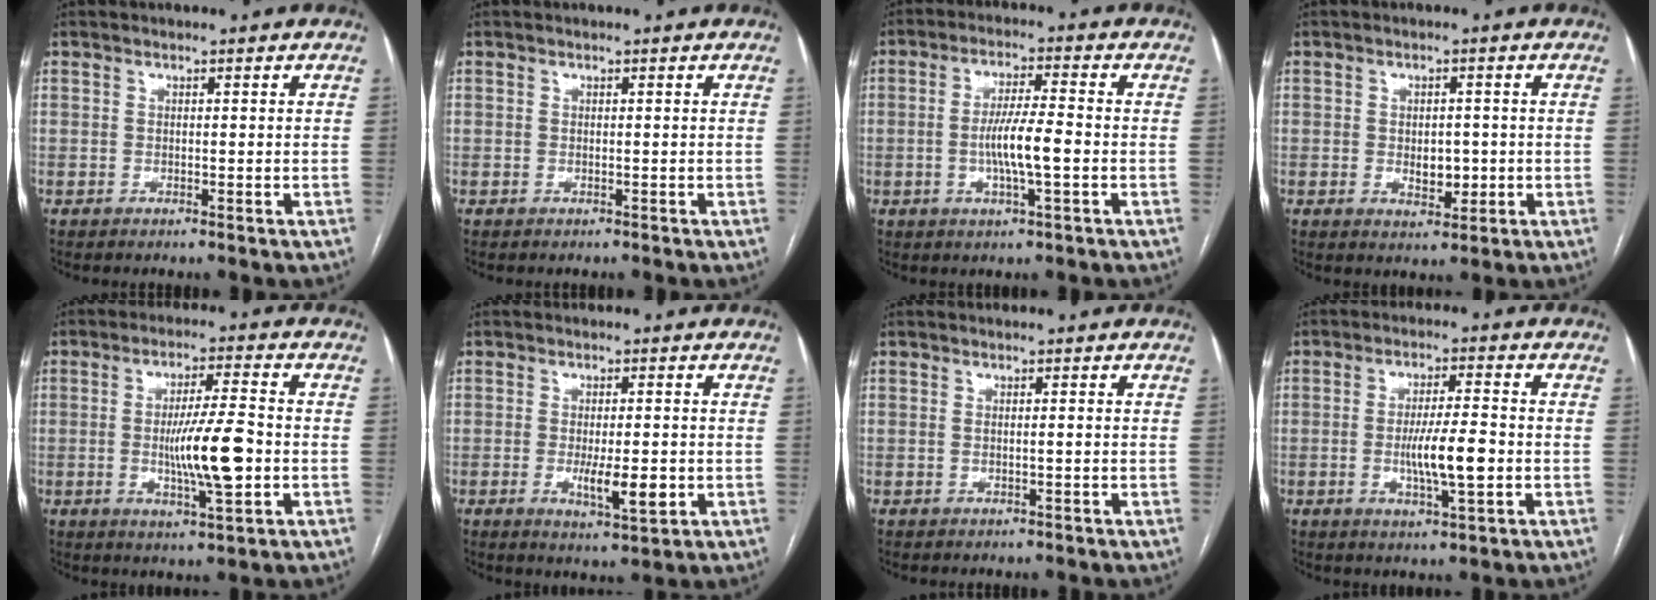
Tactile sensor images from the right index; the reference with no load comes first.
{"total": 0.0}
{"total": 7.1, "force": [-1.4, 0.5, 7.0], "torque": [-0.134, -0.001, -0.028]}
{"total": 3.9, "force": [-0.5, 2.3, 3.2], "torque": [-0.042, -0.001, 0.002]}
{"total": 9.8, "force": [-1.5, 1.0, 9.7], "torque": [-0.170, -0.006, -0.025]}
{"total": 5.9, "force": [-1.3, 1.3, 5.6], "torque": [-0.096, -0.010, -0.015]}
{"total": 0.8, "force": [-0.1, 0.1, 0.8], "torque": [-0.015, 0.000, 0.002]}
{"total": 7.7, "force": [-1.4, 0.9, 7.5], "torque": [-0.135, -0.006, -0.024]}